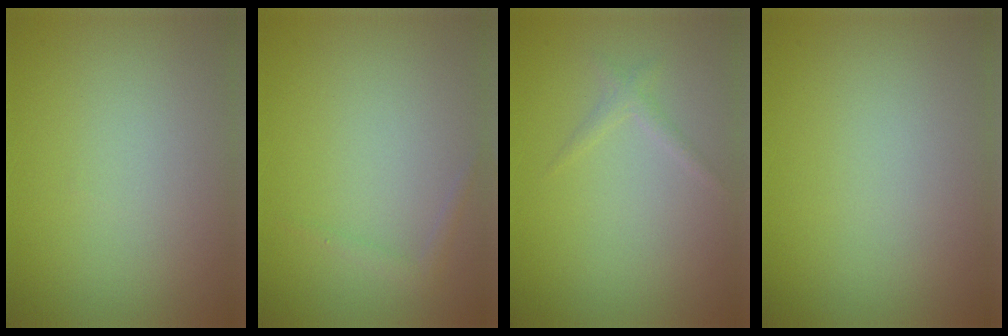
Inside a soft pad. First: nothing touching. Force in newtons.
{"total": 0.7, "press": 0.7, "slide": 0.1}
{"total": 0.9, "press": 0.9, "slide": 0.1}
{"total": 0.0}